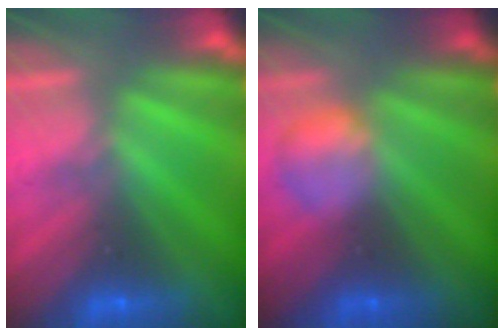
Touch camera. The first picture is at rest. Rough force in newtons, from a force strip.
{"total": 2.3}